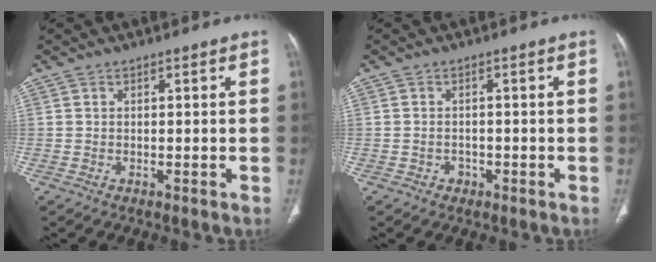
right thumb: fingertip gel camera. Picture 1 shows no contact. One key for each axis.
{"total": 1.5, "fx": -0.7, "fy": 1.3, "fz": 0.4, "tx": -0.005, "ty": 0.008, "tz": -0.010}